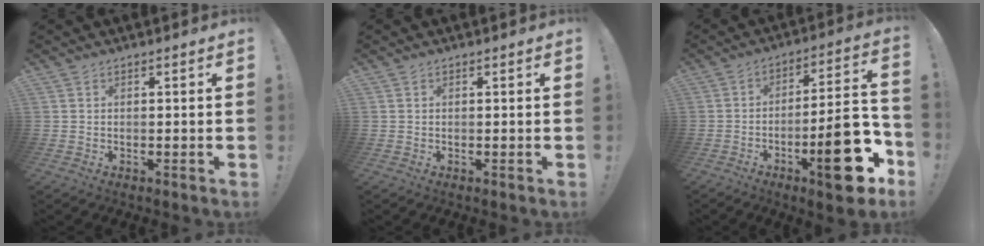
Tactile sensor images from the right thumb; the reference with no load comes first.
{"total": 0.0}
{"total": 22.0, "force": [-8.9, 6.7, 19.0], "torque": [-0.252, 0.050, -0.128]}